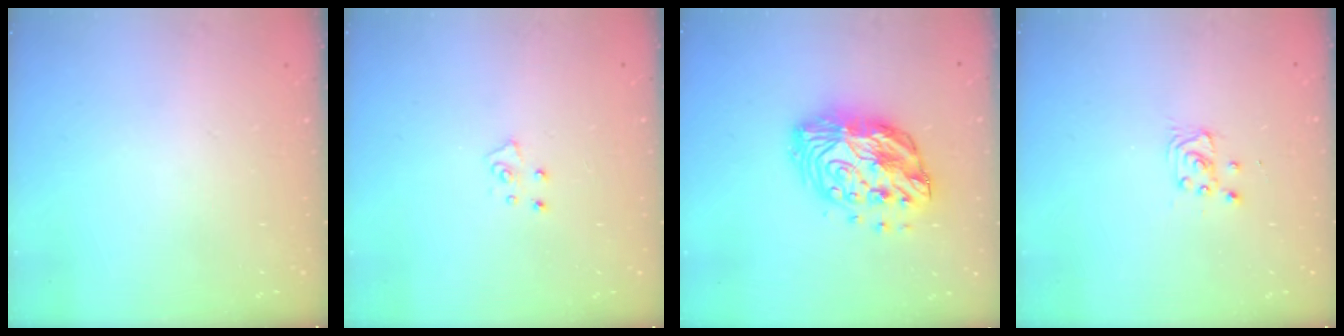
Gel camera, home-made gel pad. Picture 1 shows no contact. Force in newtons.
{"total": 5.7, "press": 5.7, "slide": 0.4}
{"total": 15.7, "press": 15.6, "slide": 1.2}
{"total": 2.9, "press": 2.9, "slide": 0.4}